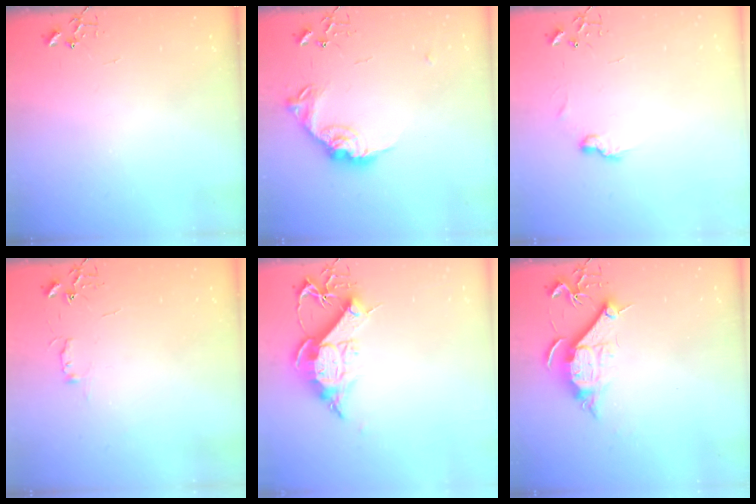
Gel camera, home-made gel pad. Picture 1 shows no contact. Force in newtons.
{"total": 15.6, "press": 15.6, "slide": 0.7}
{"total": 6.7, "press": 6.7, "slide": 0.4}
{"total": 4.4, "press": 4.4, "slide": 0.6}
{"total": 13.0, "press": 13.0, "slide": 1.1}
{"total": 10.1, "press": 10.0, "slide": 0.8}